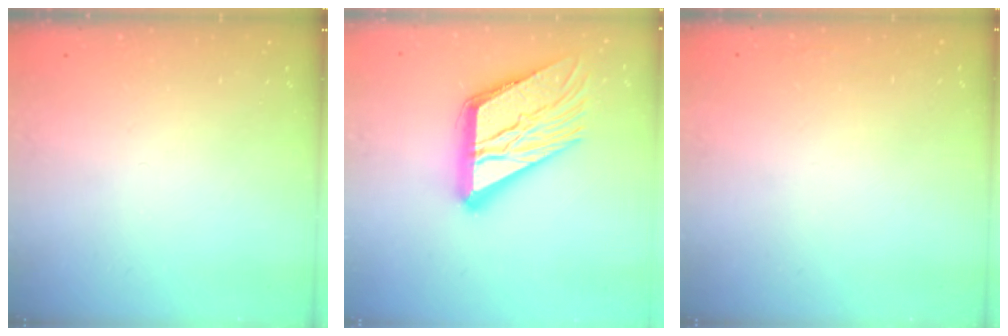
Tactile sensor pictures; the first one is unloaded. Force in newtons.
{"total": 22.5, "press": 22.3, "slide": 2.7}
{"total": 1.4, "press": 1.3, "slide": 0.2}